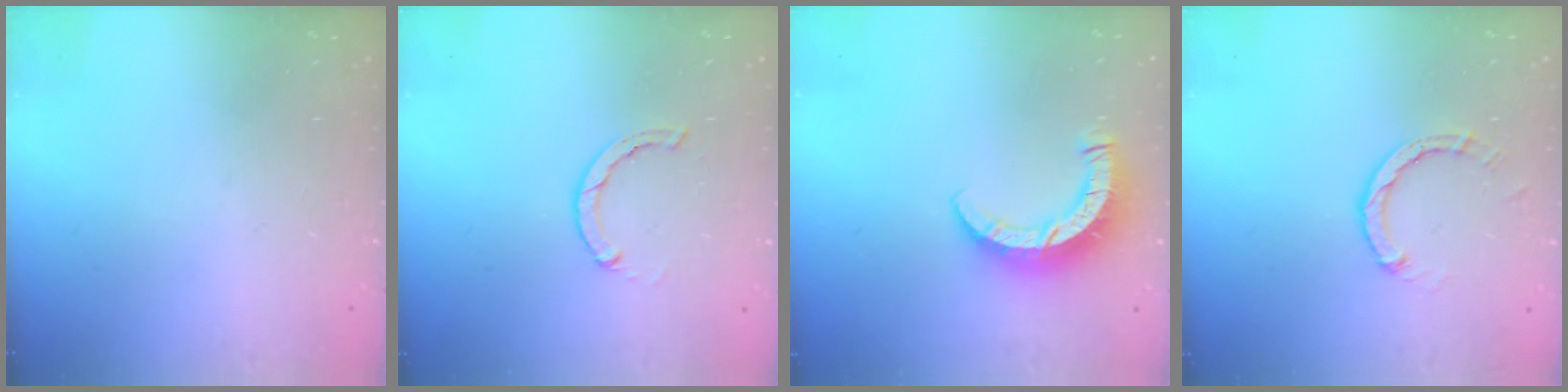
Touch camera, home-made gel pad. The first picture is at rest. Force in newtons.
{"total": 2.1, "press": 2.1, "slide": 0.3}
{"total": 9.0, "press": 8.9, "slide": 1.0}
{"total": 3.0, "press": 3.0, "slide": 0.3}